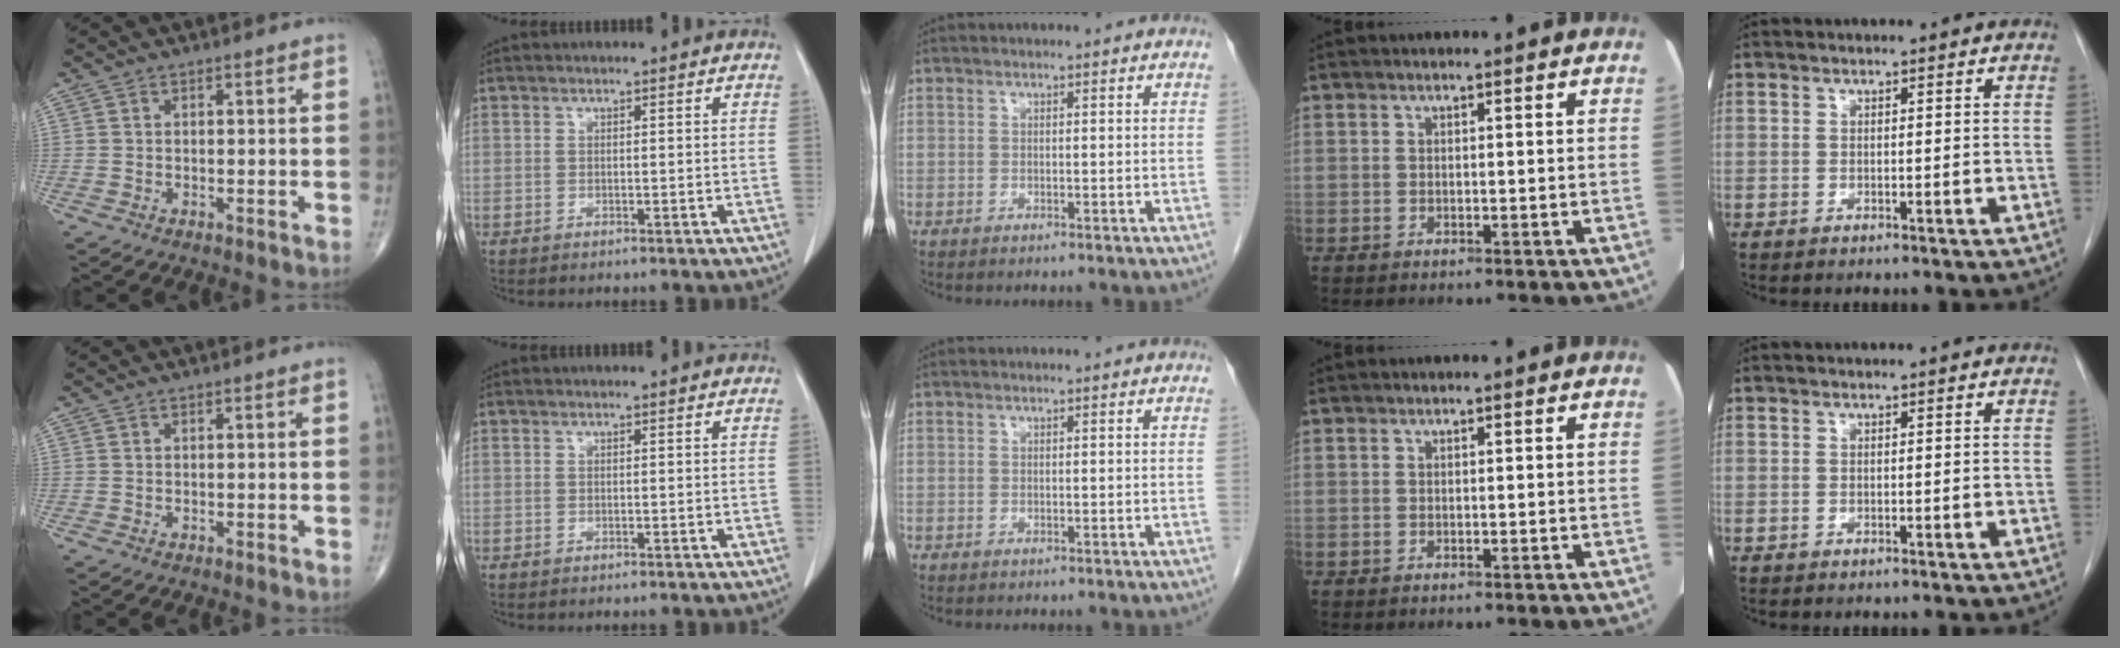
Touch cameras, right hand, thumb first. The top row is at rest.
{}